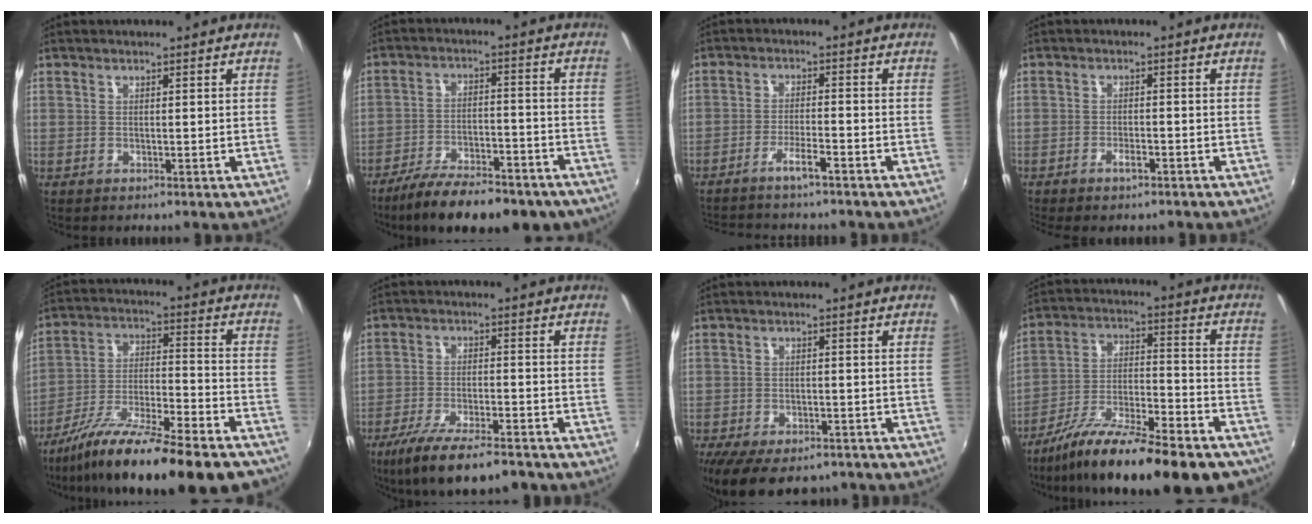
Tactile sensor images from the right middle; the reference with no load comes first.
{"total": 19.5, "force": [-15.5, 6.0, 10.2], "torque": [-0.183, -0.031, -0.217]}
{"total": 6.4, "force": [-5.6, 0.3, 3.1], "torque": [-0.073, 0.003, -0.094]}
{"total": 2.8, "force": [-2.1, 0.8, 1.6], "torque": [-0.039, 0.000, -0.037]}
{"total": 23.7, "force": [-18.7, 4.4, 14.0], "torque": [-0.240, -0.045, -0.285]}
{"total": 13.1, "force": [-10.0, 3.2, 7.9], "torque": [-0.170, -0.038, -0.165]}
{"total": 14.1, "force": [-10.3, 6.1, 7.4], "torque": [-0.157, -0.035, -0.153]}
{"total": 24.1, "force": [-18.6, 5.8, 14.2], "torque": [-0.235, -0.038, -0.278]}